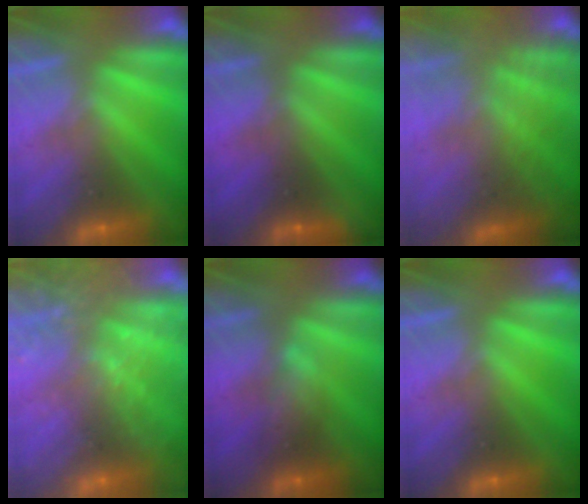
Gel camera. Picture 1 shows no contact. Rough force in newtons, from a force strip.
{"total": 1.6}
{"total": 7.6}
{"total": 7.1}
{"total": 2.3}
{"total": 0.0}